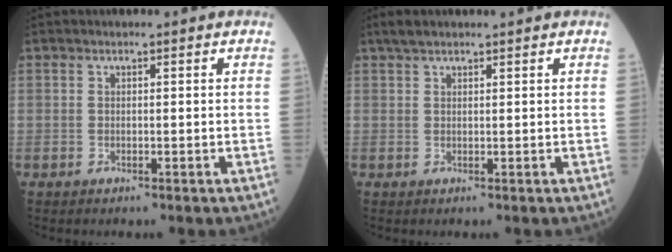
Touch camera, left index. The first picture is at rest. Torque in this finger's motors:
{"motor_torque": [0.51, -0.42, 0.08, 0.03]}